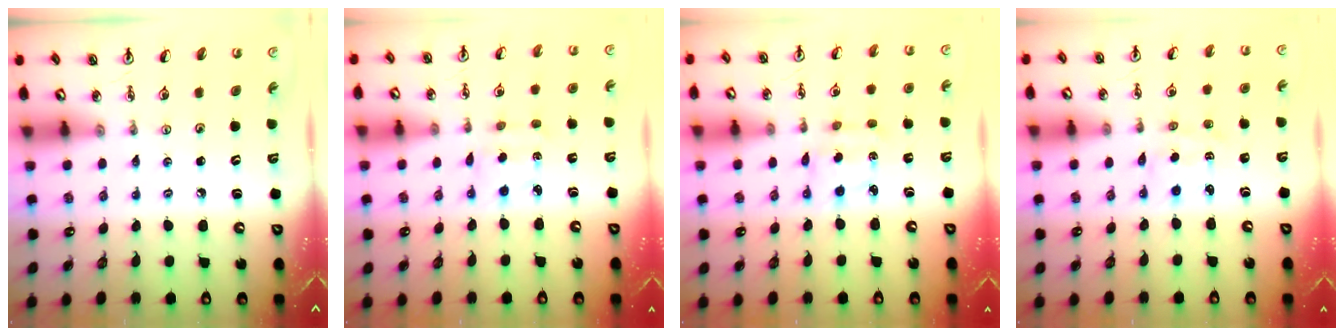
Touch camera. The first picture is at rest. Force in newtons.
{"total": 1.9, "press": 1.7, "slide": 0.8}
{"total": 2.9, "press": 2.8, "slide": 0.6}
{"total": 2.1, "press": 2.1, "slide": 0.3}